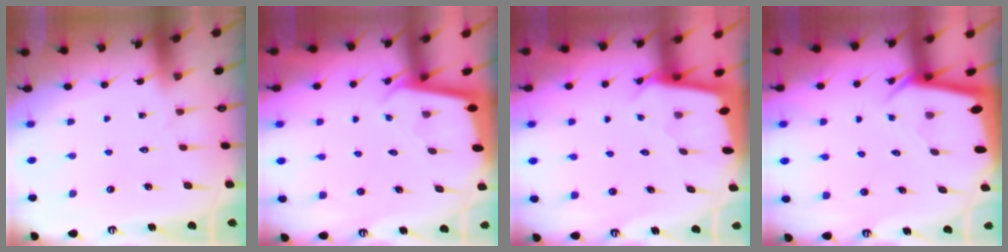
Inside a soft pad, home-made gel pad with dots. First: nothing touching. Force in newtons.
{"total": 1.8, "press": 1.8, "slide": 0.0}
{"total": 2.3, "press": 2.3, "slide": 0.1}
{"total": 2.7, "press": 2.7, "slide": 0.2}